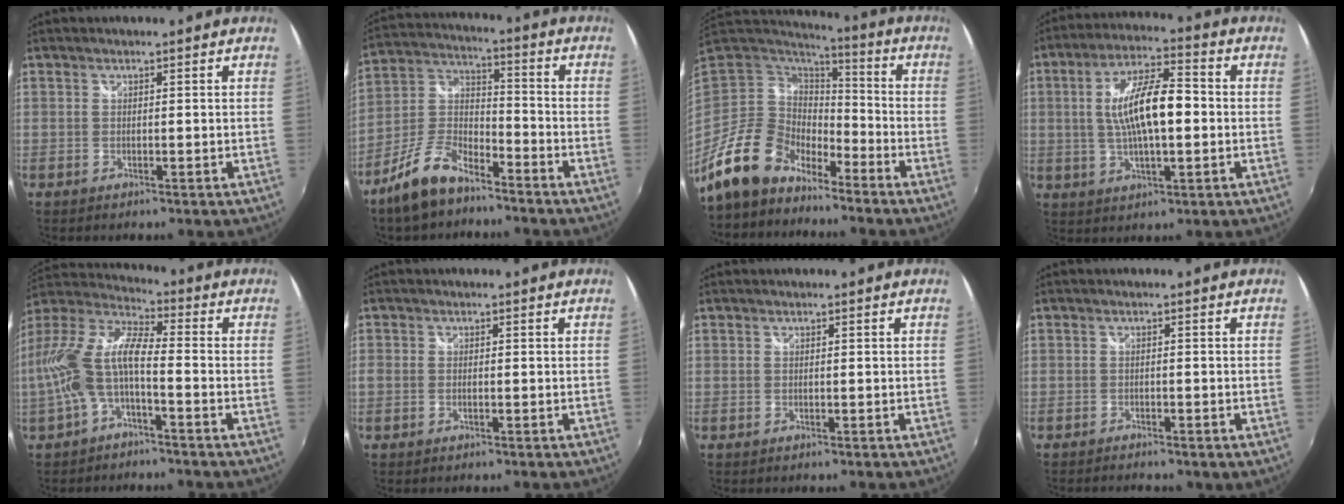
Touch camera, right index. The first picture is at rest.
{"total": 11.5, "force": [-8.0, 4.6, 6.7], "torque": [-0.156, 0.008, -0.153]}
{"total": 14.3, "force": [-10.9, 7.4, 5.5], "torque": [-0.128, 0.011, -0.199]}
{"total": 13.0, "force": [0.1, 4.1, 12.4], "torque": [-0.228, 0.010, 0.003]}
{"total": 13.3, "force": [-2.9, 4.3, 12.2], "torque": [-0.257, 0.011, -0.058]}
{"total": 2.6, "force": [-0.8, 2.0, 1.5], "torque": [-0.031, -0.001, -0.018]}
{"total": 0.0}
{"total": 3.9, "force": [-3.1, 1.2, 2.0], "torque": [-0.041, -0.014, -0.047]}